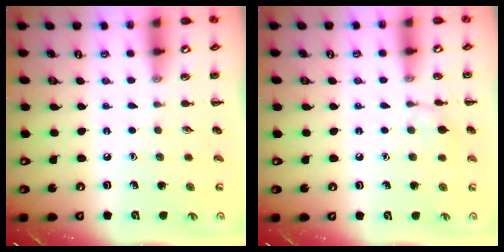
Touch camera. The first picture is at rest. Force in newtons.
{"total": 6.3, "press": 6.0, "slide": 2.0}